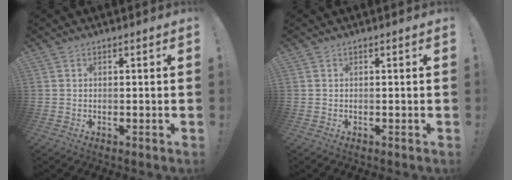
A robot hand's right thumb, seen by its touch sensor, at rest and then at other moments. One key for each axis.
{"total": 0.0}